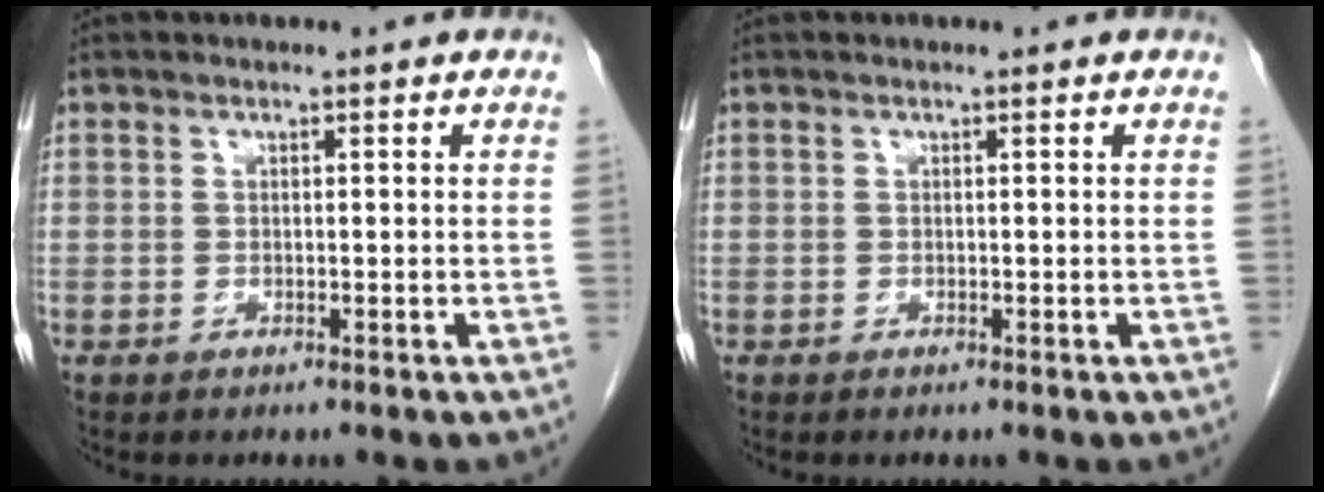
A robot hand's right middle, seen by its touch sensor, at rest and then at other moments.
{"total": 0.0}